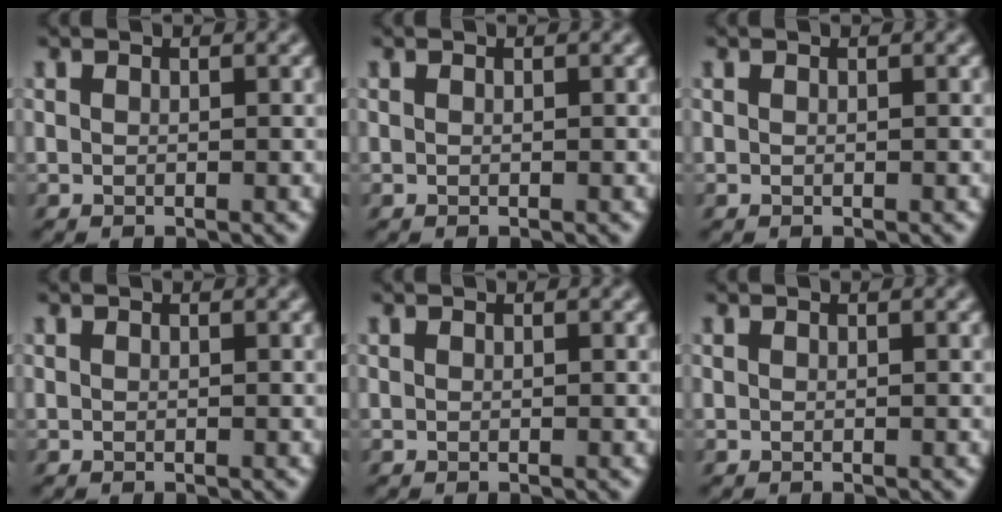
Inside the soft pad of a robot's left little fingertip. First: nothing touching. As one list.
[{"total": 0.0}, {"total": 0.0}, {"total": 0.0}, {"total": 0.0}, {"total": 0.0}]